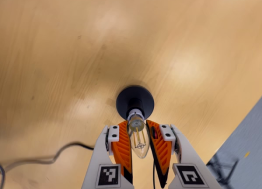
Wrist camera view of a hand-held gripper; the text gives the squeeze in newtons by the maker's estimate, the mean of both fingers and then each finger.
{"total": 20.8, "left": 20.9, "right": 20.6}